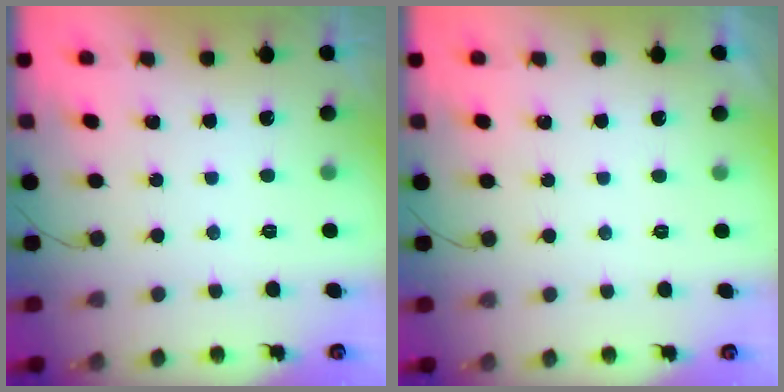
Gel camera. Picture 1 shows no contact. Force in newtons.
{"total": 1.0, "press": 1.0, "slide": 0.1}